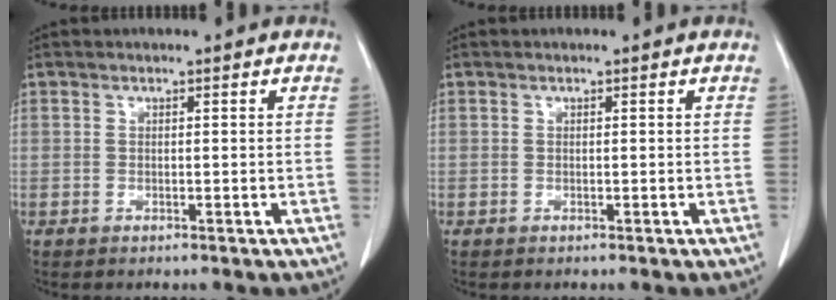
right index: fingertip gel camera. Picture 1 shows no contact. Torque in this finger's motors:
{"motor_torque": [0.00, 0.00, 0.00, 0.00]}